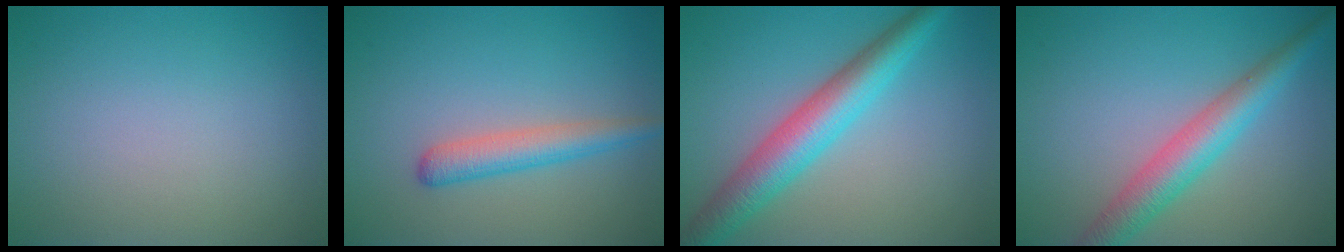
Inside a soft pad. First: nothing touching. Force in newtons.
{"total": 2.9, "press": 2.9, "slide": 0.1}
{"total": 6.1, "press": 6.1, "slide": 0.2}
{"total": 4.8, "press": 4.8, "slide": 0.1}